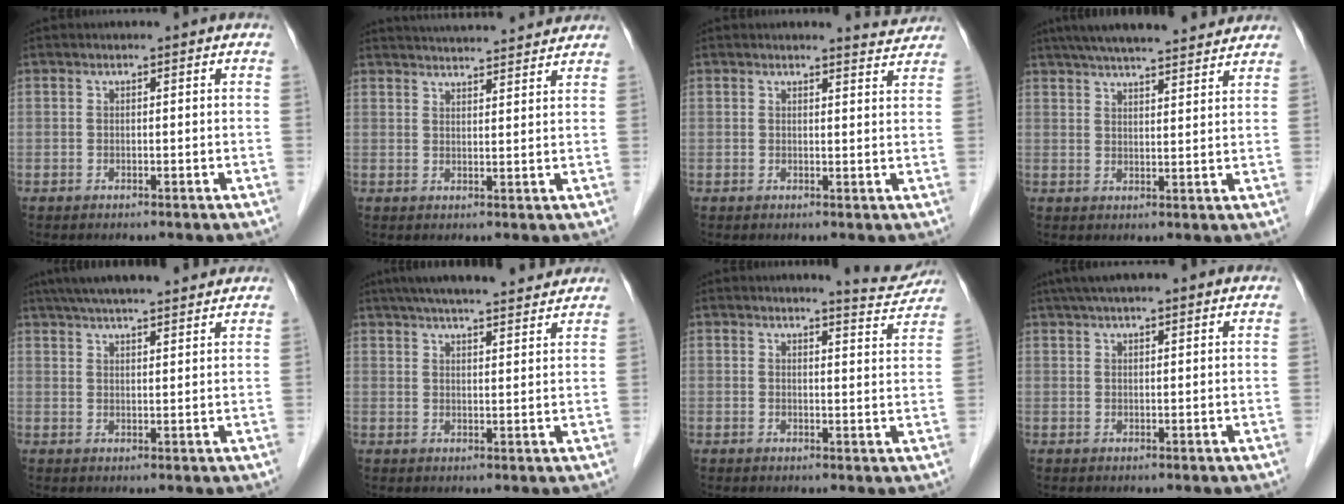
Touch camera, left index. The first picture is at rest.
{"total": 13.3, "force": [12.5, 1.1, 4.1], "torque": [-0.066, 0.024, 0.168]}
{"total": 2.4, "force": [2.4, 0.0, -0.3], "torque": [-0.002, -0.023, 0.017]}
{"total": 16.6, "force": [14.6, 2.1, 7.7], "torque": [-0.126, 0.037, 0.208]}
{"total": 15.1, "force": [13.1, 2.0, 7.2], "torque": [-0.121, 0.040, 0.190]}
{"total": 16.4, "force": [14.4, 2.1, 7.6], "torque": [-0.122, 0.035, 0.201]}
{"total": 4.3, "force": [4.3, 0.2, 0.4], "torque": [-0.011, -0.028, 0.040]}
{"total": 8.5, "force": [6.8, 1.2, 5.0], "torque": [-0.080, 0.039, 0.100]}